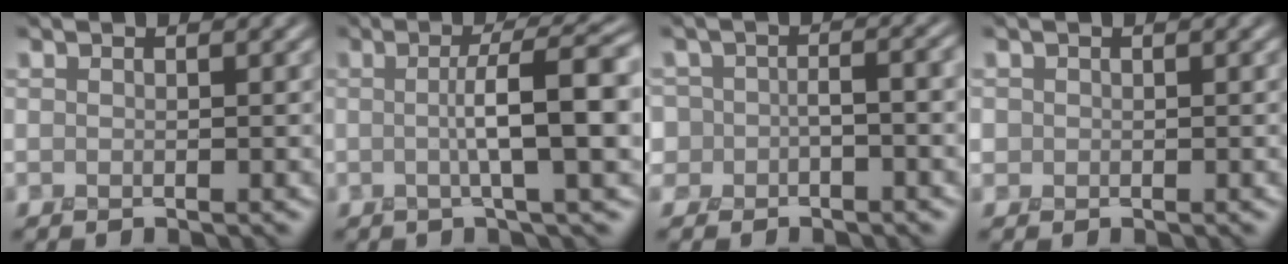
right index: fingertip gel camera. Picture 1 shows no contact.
{"total": 7.3, "force": [0.3, 1.4, 7.2], "torque": [-0.100, 0.010, 0.001]}
{"total": 3.6, "force": [-1.1, 2.8, 2.0], "torque": [-0.007, 0.011, -0.030]}
{"total": 0.7, "force": [0.1, 0.7, -0.1], "torque": [0.006, -0.001, -0.003]}